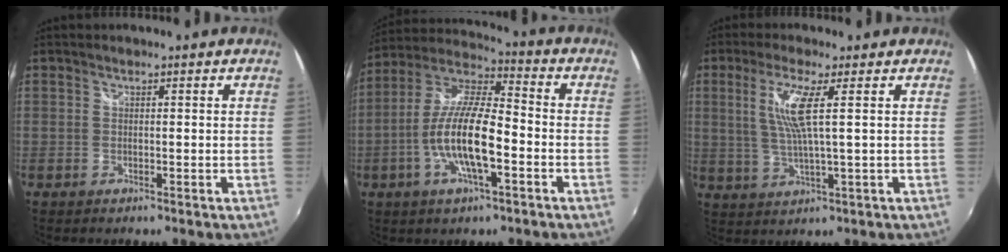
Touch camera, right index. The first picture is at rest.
{"total": 14.2, "force": [-4.3, 3.9, 13.0], "torque": [-0.260, -0.003, -0.084]}
{"total": 7.1, "force": [2.0, -0.2, 6.9], "torque": [-0.139, -0.006, 0.044]}